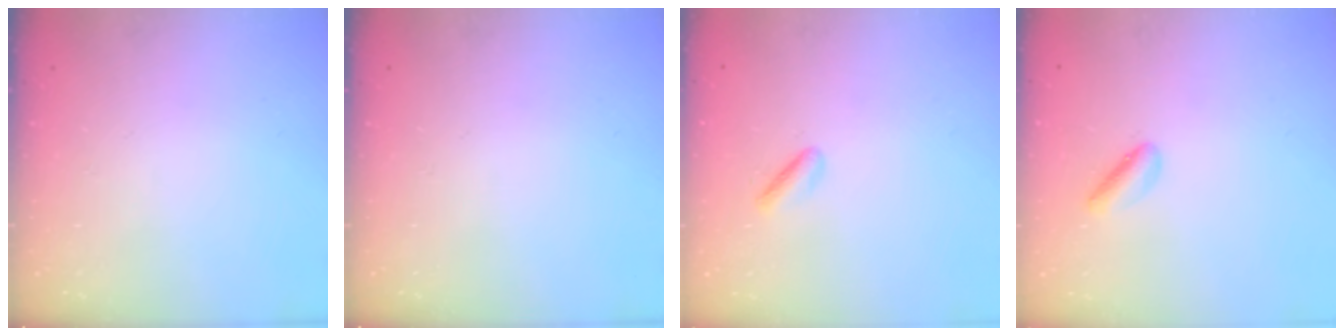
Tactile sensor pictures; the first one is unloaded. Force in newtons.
{"total": 0.0}
{"total": 1.9, "press": 1.5, "slide": 1.2}
{"total": 2.5, "press": 2.5, "slide": 0.5}